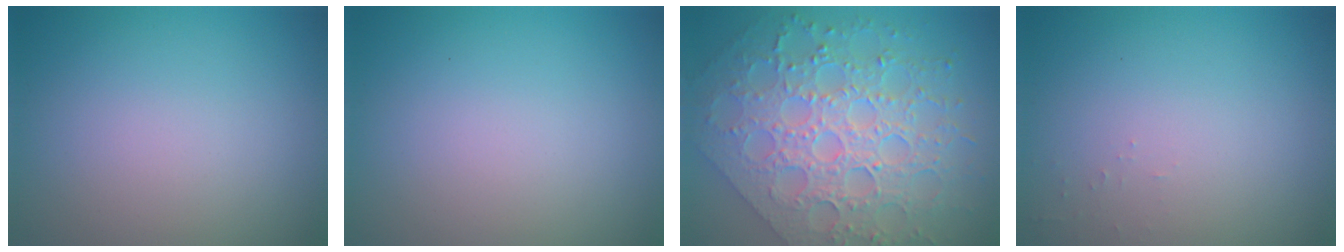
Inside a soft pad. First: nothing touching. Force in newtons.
{"total": 0.0}
{"total": 7.7, "press": 6.3, "slide": 4.3}
{"total": 0.5, "press": 0.5, "slide": 0.2}